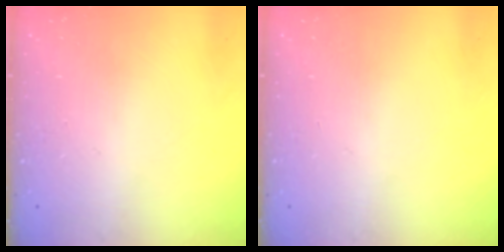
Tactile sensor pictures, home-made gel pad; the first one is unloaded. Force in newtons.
{"total": 0.0}